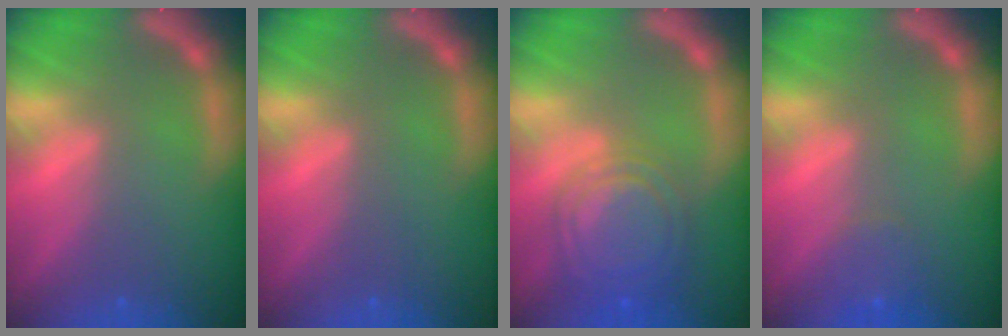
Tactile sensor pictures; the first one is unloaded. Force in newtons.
{"total": 0.0}
{"total": 8.5}
{"total": 1.9}